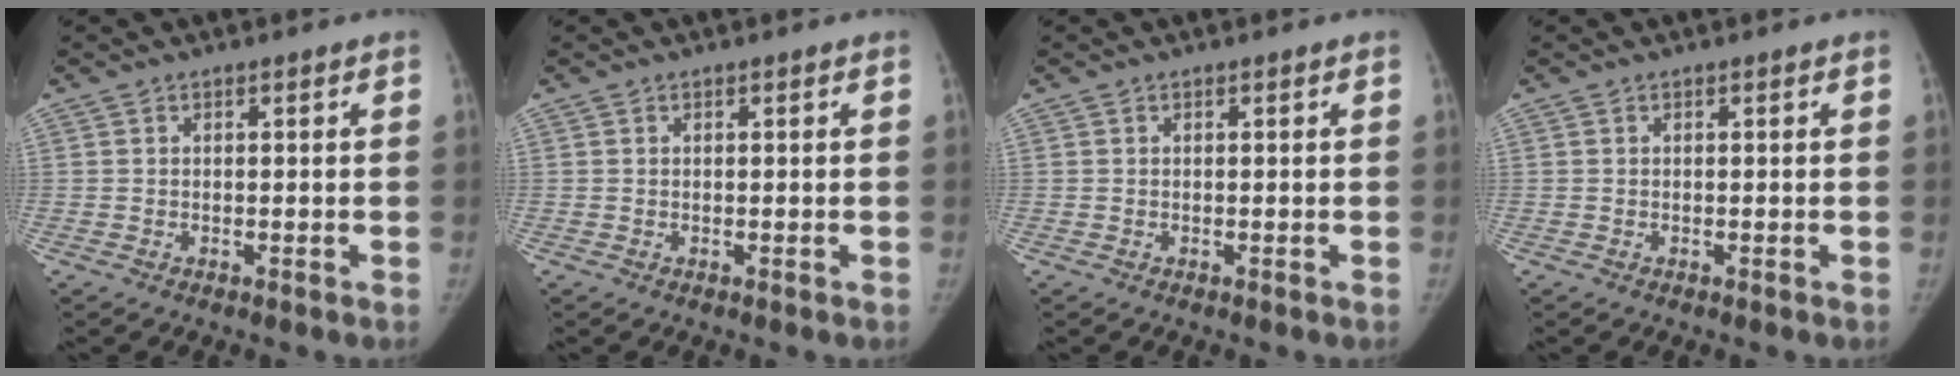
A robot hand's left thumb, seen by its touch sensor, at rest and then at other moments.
{"total": 0.0}
{"total": 0.0}
{"total": 0.0}